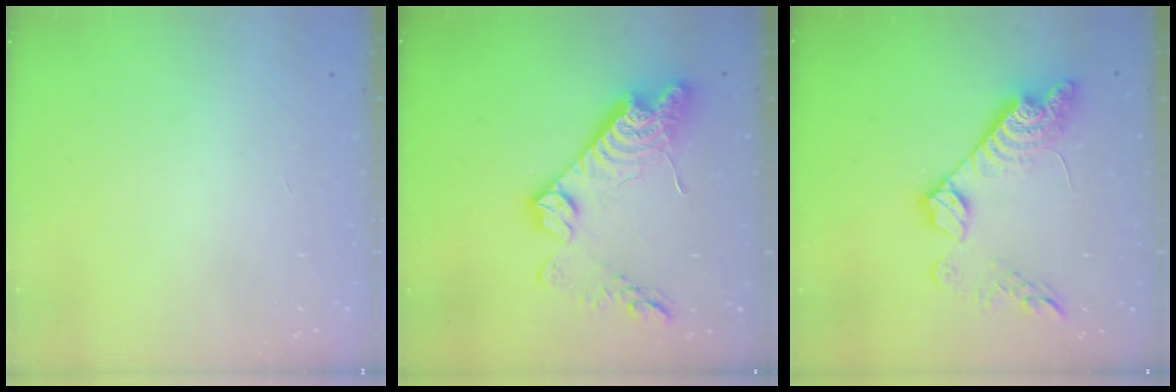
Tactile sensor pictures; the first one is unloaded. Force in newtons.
{"total": 17.1, "press": 17.0, "slide": 0.7}
{"total": 16.7, "press": 16.7, "slide": 1.3}